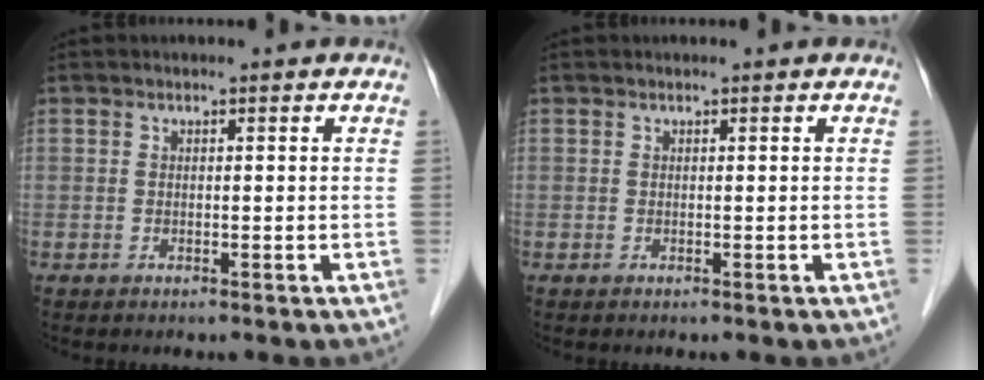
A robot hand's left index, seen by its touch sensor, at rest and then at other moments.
{"total": 0.0}